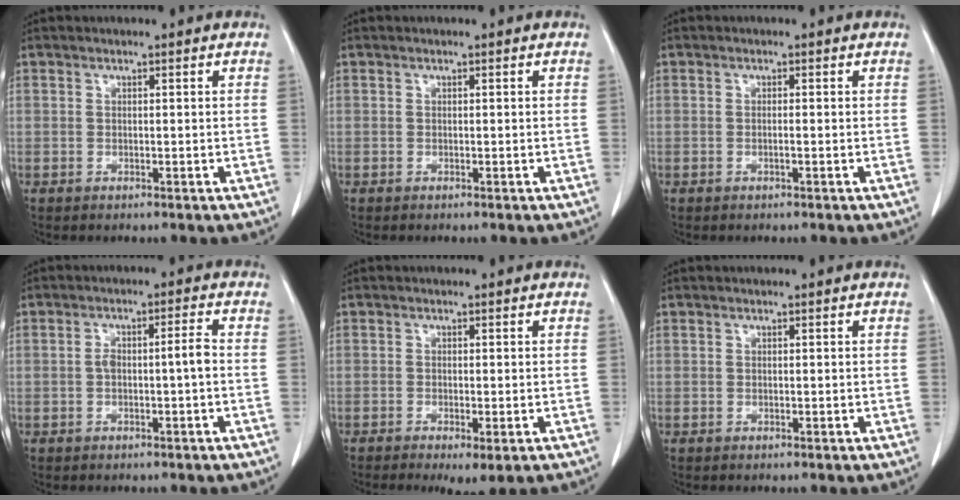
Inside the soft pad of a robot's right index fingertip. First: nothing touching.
{"total": 0.0}
{"total": 0.5, "force": [-0.2, -0.1, 0.5], "torque": [-0.008, 0.002, -0.002]}
{"total": 3.8, "force": [-0.5, 0.4, 3.7], "torque": [-0.070, 0.015, -0.004]}
{"total": 4.3, "force": [-2.6, 1.1, 3.3], "torque": [-0.040, -0.011, -0.032]}
{"total": 0.0}